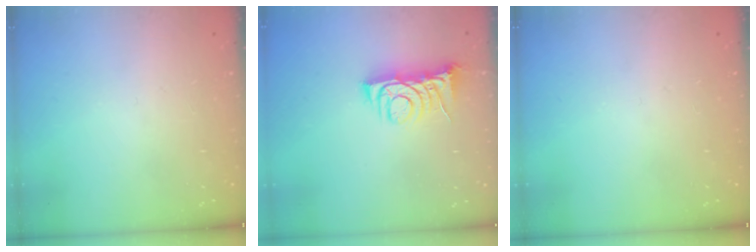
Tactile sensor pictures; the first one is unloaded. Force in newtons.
{"total": 7.1, "press": 7.0, "slide": 1.0}
{"total": 0.0}